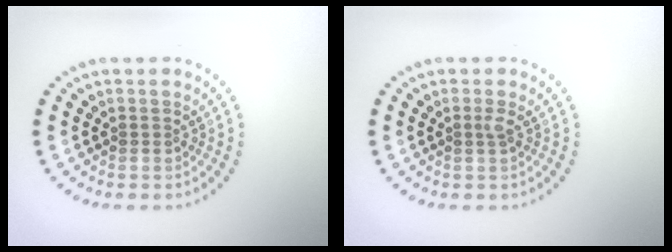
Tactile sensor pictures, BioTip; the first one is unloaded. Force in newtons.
{"total": 0.8, "press": 0.6, "slide": 0.6}